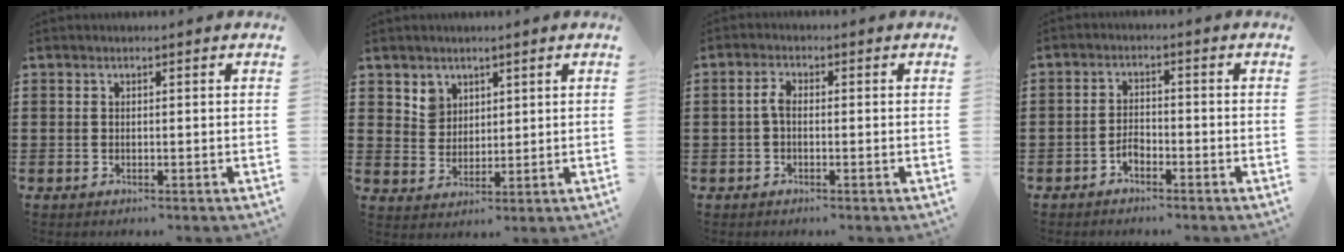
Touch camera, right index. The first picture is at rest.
{"total": 4.0, "force": [2.5, 3.1, 0.4], "torque": [-0.021, 0.012, 0.049]}
{"total": 2.3, "force": [-0.4, 1.1, 2.0], "torque": [-0.047, 0.002, -0.011]}
{"total": 2.1, "force": [-1.6, 1.1, 0.7], "torque": [-0.018, 0.003, -0.034]}